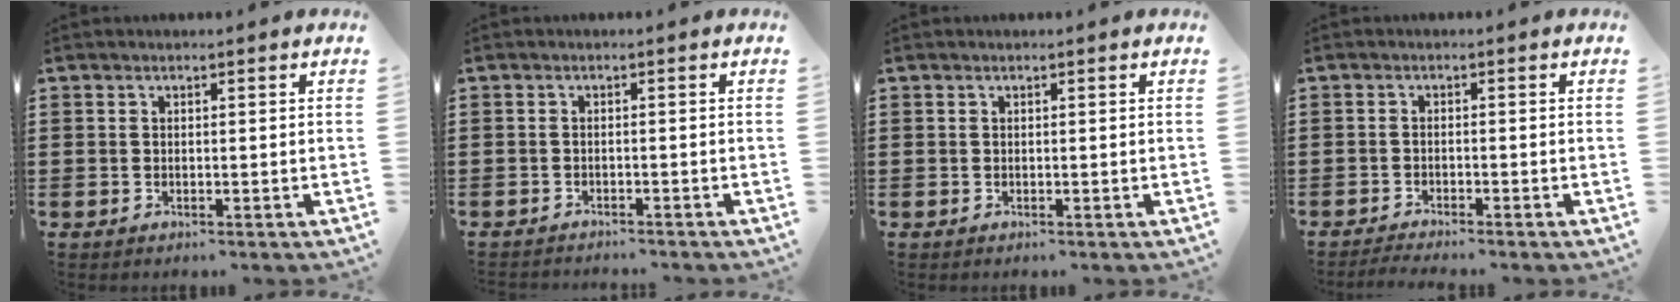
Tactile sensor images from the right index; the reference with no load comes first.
{"total": 1.0, "force": [-1.0, 0.0, 0.0], "torque": [-0.002, 0.001, -0.021]}
{"total": 0.0}
{"total": 1.5, "force": [-1.5, -0.1, 0.2], "torque": [-0.004, 0.002, -0.030]}